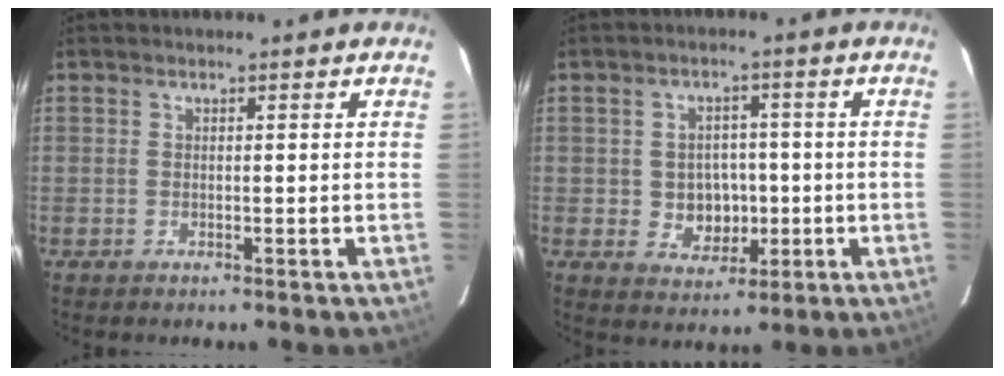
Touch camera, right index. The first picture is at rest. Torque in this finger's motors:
{"motor_torque": [-0.13, -0.04, 0.00, 0.00]}